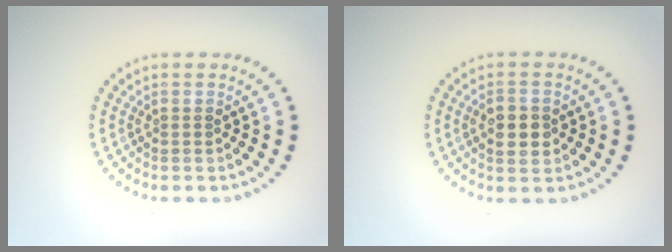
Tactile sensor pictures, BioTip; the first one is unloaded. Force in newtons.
{"total": 2.8, "press": 2.8, "slide": 0.0}